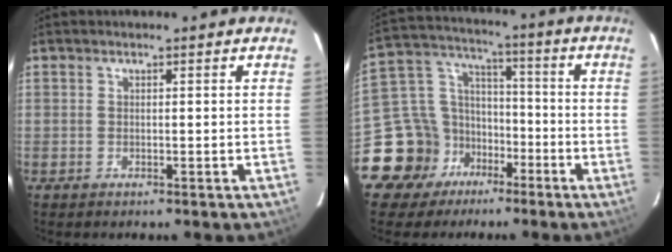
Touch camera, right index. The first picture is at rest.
{"total": 13.8, "force": [-8.0, 10.6, 3.9], "torque": [-0.103, 0.051, -0.125]}